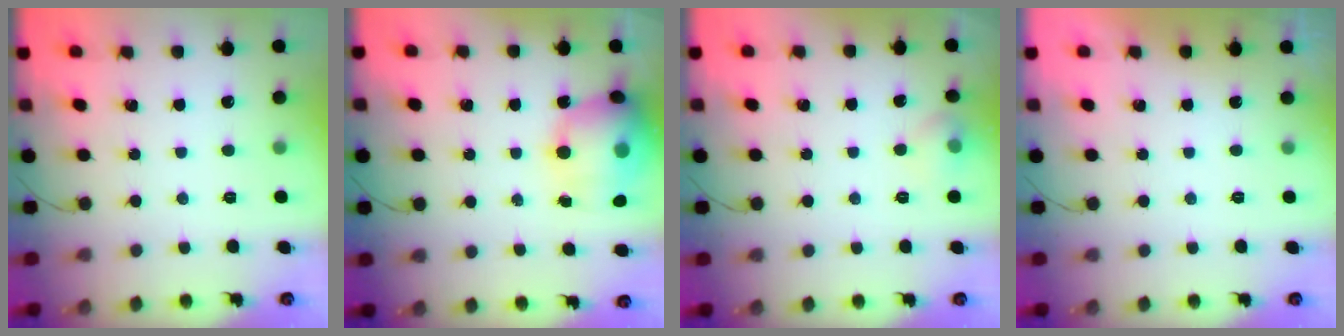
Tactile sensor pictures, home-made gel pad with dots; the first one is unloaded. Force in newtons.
{"total": 19.8, "press": 19.5, "slide": 3.8}
{"total": 6.2, "press": 6.0, "slide": 1.7}
{"total": 0.0}